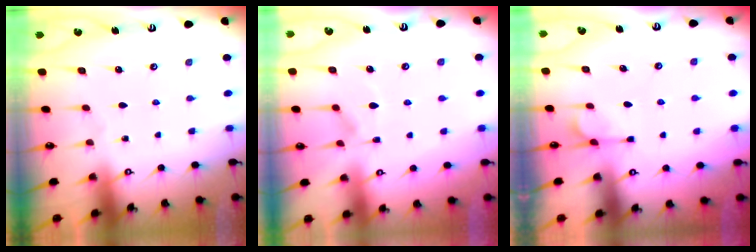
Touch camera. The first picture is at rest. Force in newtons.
{"total": 1.3, "press": 0.0, "slide": 1.3}
{"total": 3.2, "press": 3.0, "slide": 1.3}